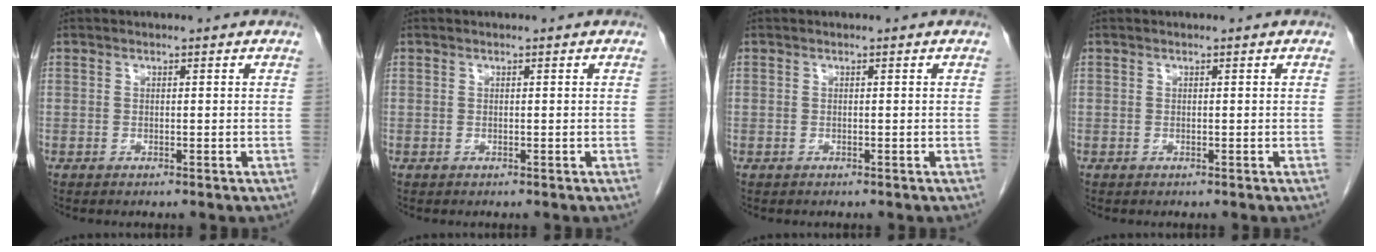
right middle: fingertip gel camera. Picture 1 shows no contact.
{"total": 0.0}
{"total": 0.0}
{"total": 0.0}